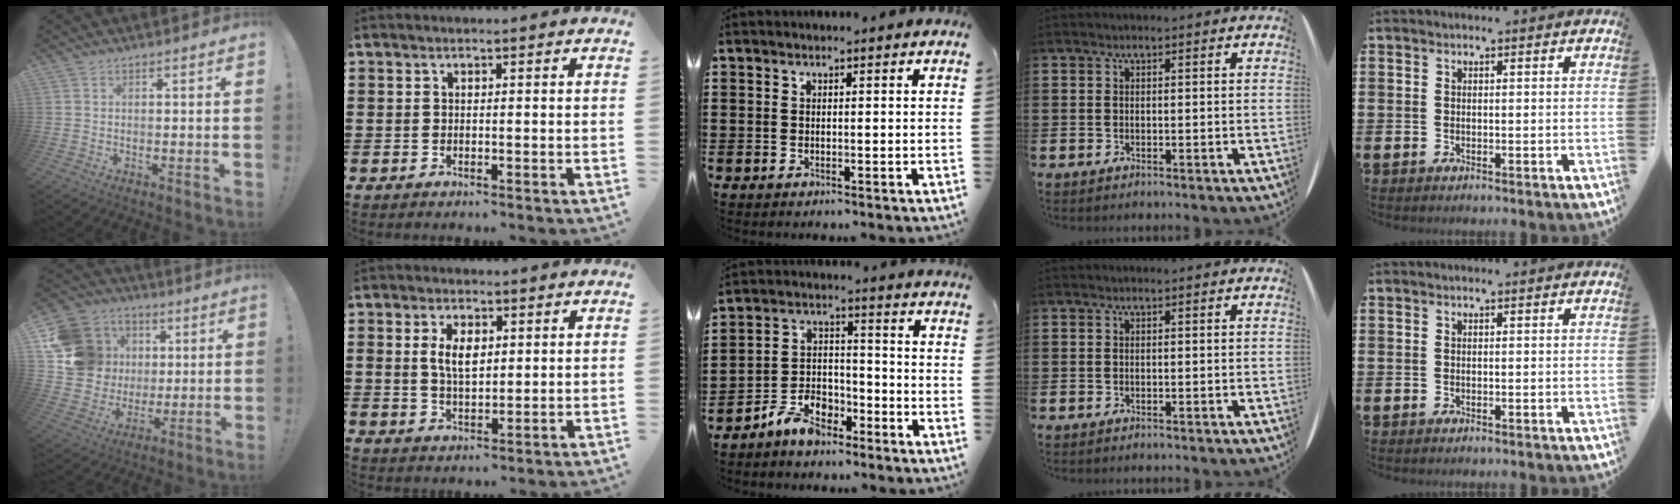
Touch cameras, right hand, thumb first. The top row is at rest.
{"thumb": {"total": 18.8, "force": [3.9, 17.0, 7.2], "torque": [-0.112, 0.001, 0.112]}, "index": {"total": 5.0, "force": [1.0, 2.7, 4.1], "torque": [-0.078, 0.007, 0.015]}, "middle": {"total": 6.7, "force": [-5.6, 2.9, 2.1], "torque": [-0.048, 0.018, -0.111]}}